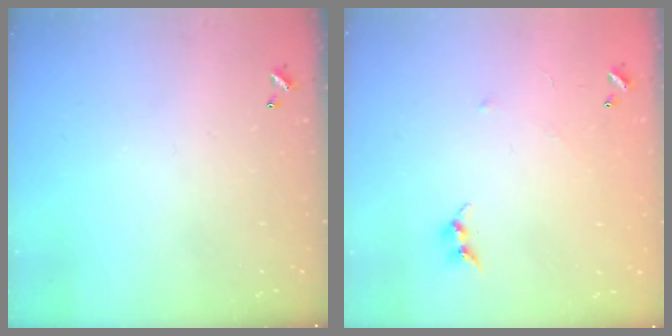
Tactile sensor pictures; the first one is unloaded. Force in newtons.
{"total": 5.3, "press": 5.3, "slide": 0.8}